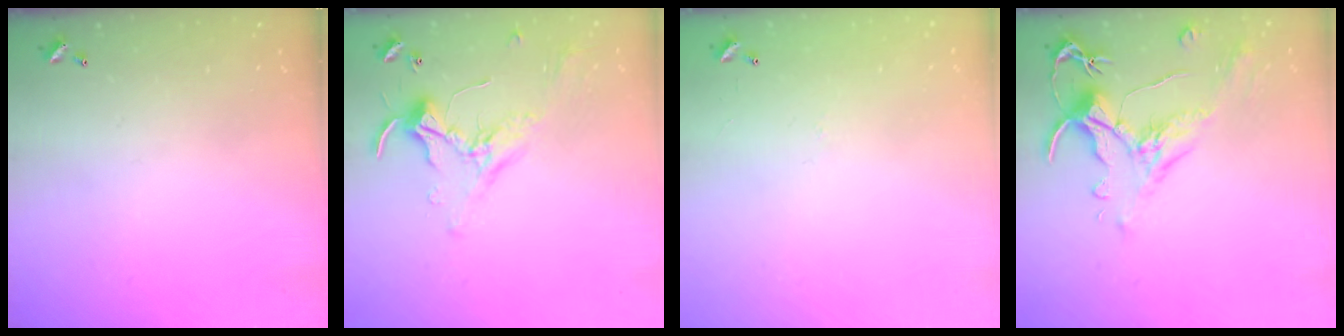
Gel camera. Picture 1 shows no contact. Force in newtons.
{"total": 1.7, "press": 1.6, "slide": 0.2}
{"total": 7.7, "press": 7.7, "slide": 0.5}
{"total": 1.6, "press": 1.1, "slide": 1.2}